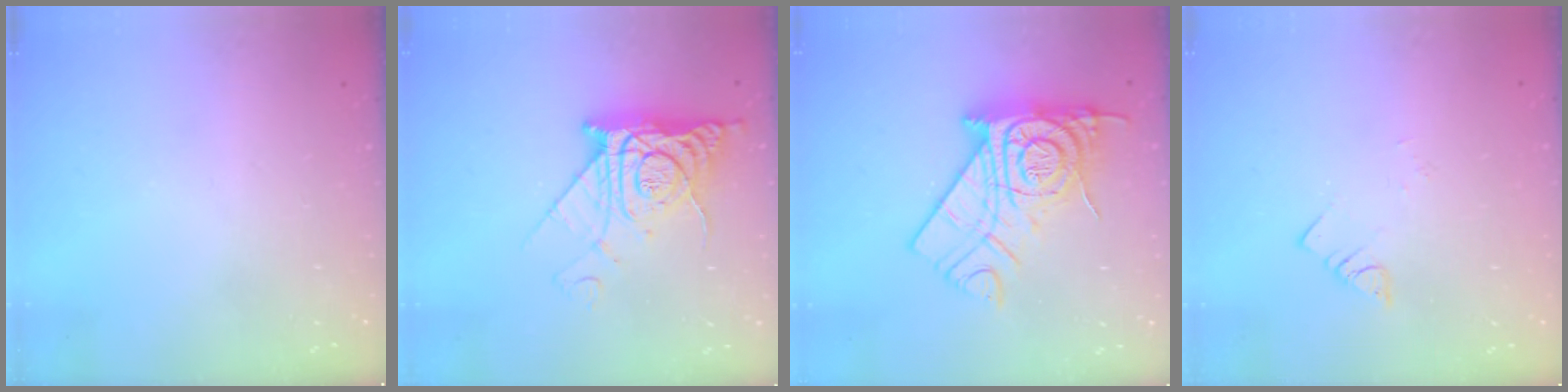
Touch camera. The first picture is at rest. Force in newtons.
{"total": 11.9, "press": 11.9, "slide": 1.4}
{"total": 19.7, "press": 19.6, "slide": 1.7}
{"total": 1.9, "press": 1.9, "slide": 0.1}